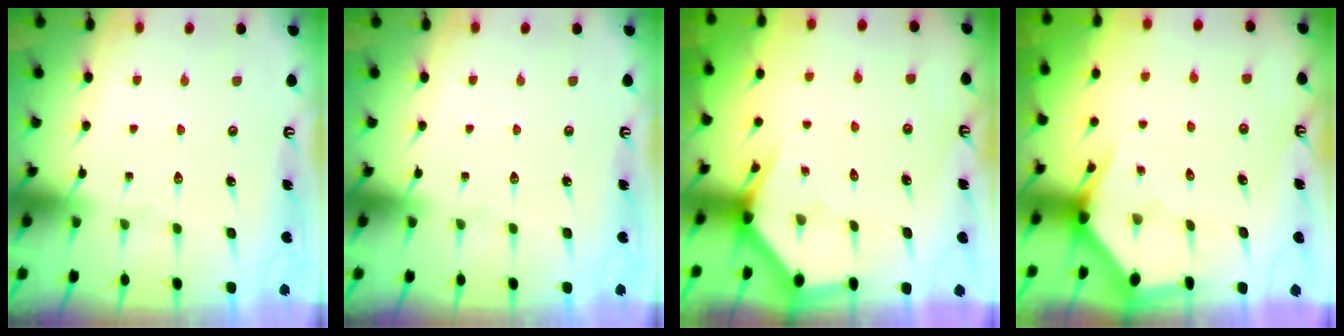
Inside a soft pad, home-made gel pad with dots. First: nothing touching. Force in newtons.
{"total": 0.0}
{"total": 2.7, "press": 2.7, "slide": 0.1}
{"total": 2.9, "press": 2.9, "slide": 0.0}